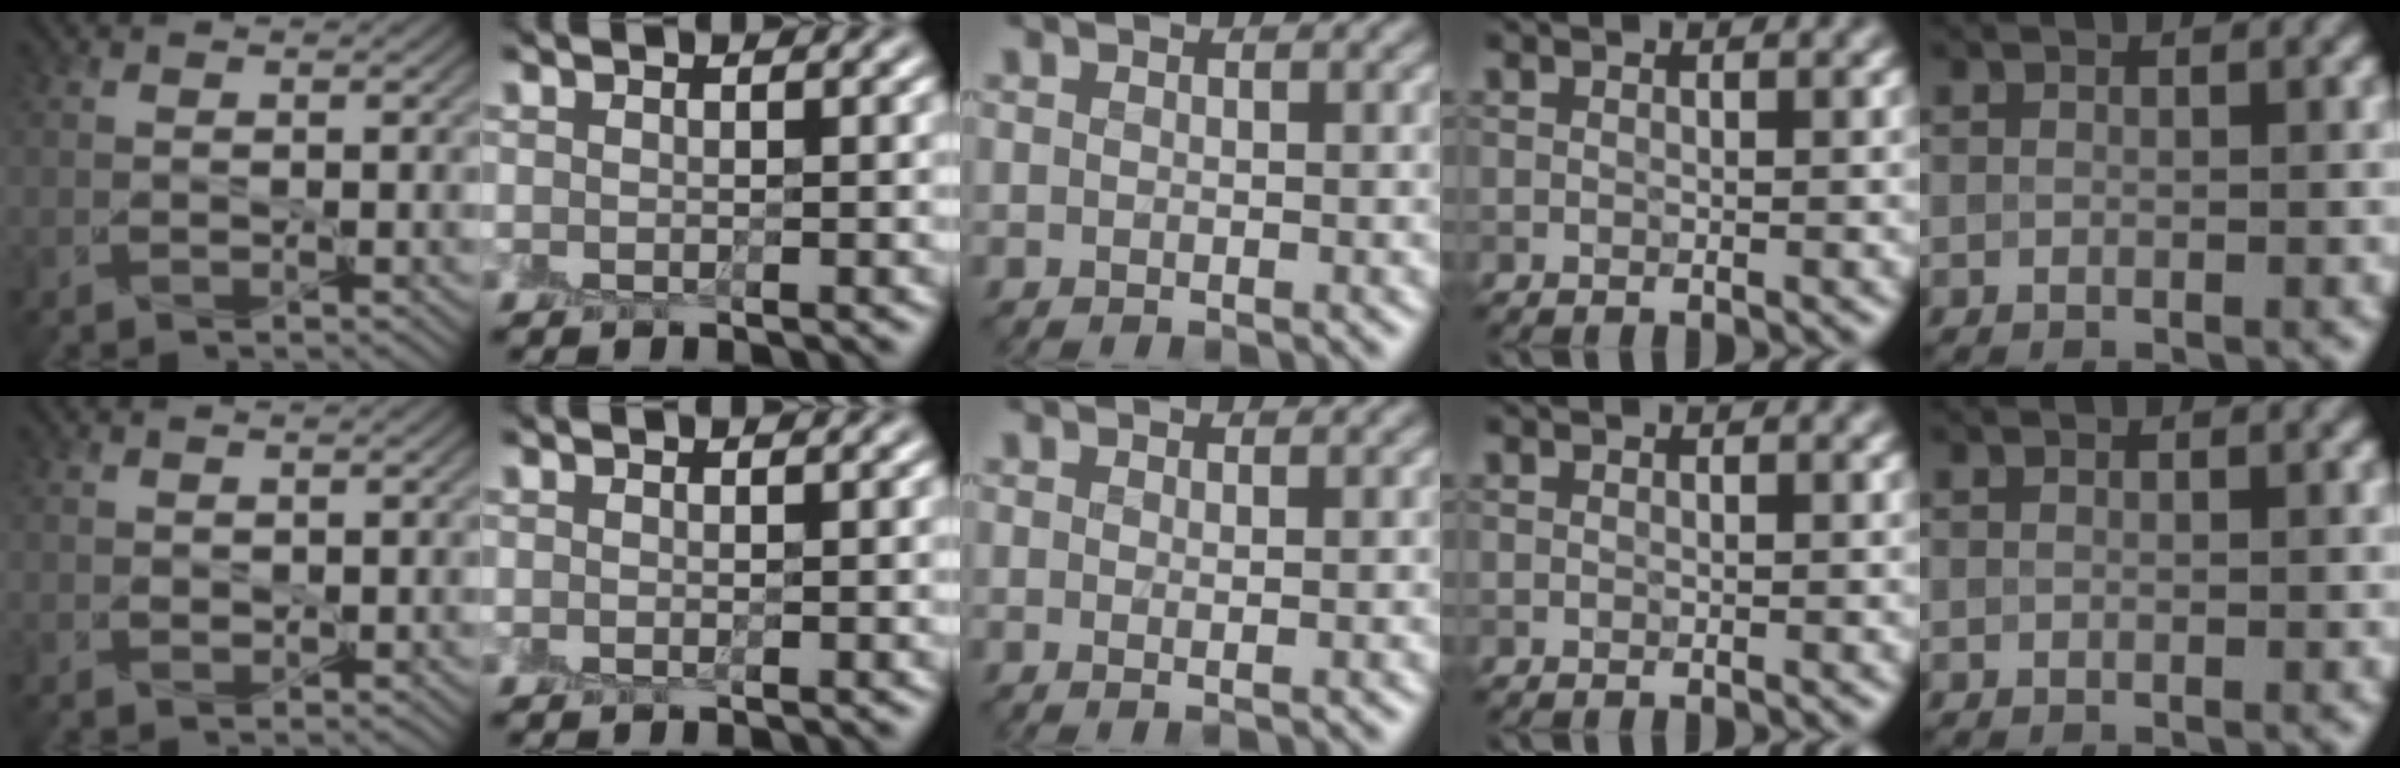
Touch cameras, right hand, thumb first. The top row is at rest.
{"thumb": {"total": 0.9, "force": [0.7, 0.5, 0.1], "torque": [-0.008, -0.002, 0.015]}, "middle": {"total": 0.7, "force": [0.2, 0.1, 0.7], "torque": [-0.008, -0.003, 0.000]}}